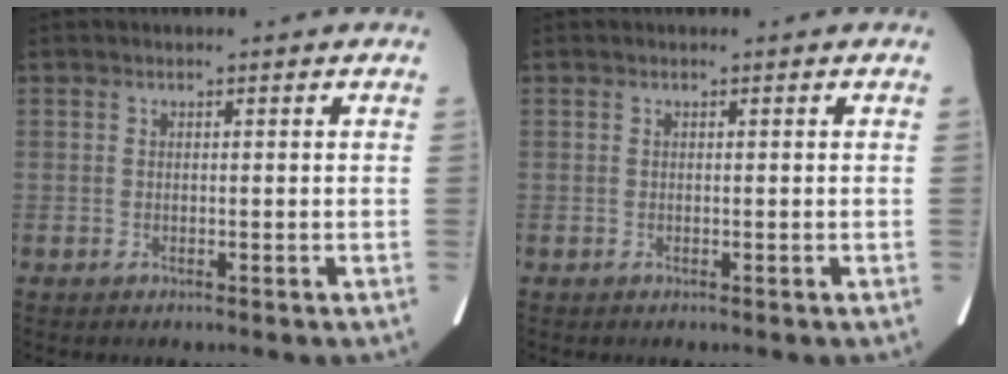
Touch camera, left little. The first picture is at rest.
{"total": 0.0}